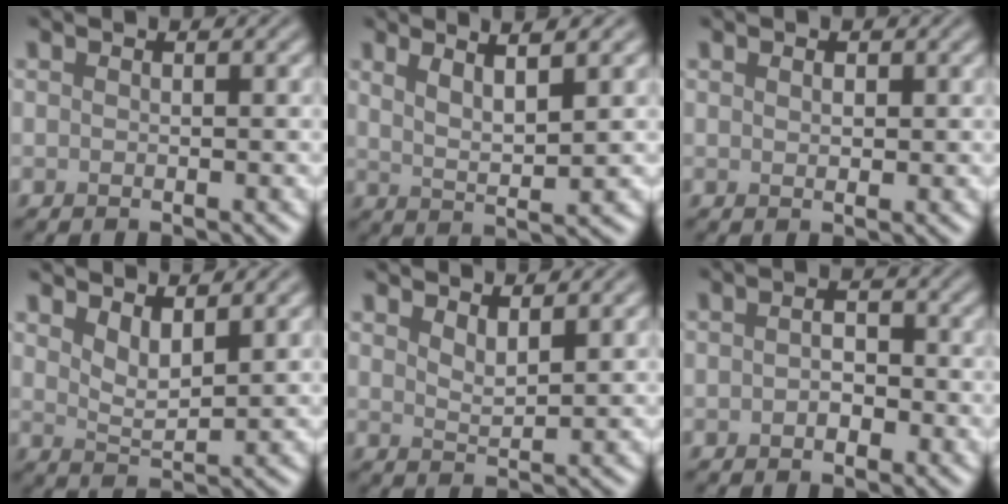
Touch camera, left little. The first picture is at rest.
{"total": 3.9, "force": [2.4, 0.7, 3.0], "torque": [-0.048, -0.001, 0.043]}
{"total": 1.0, "force": [0.4, 0.6, 0.7], "torque": [-0.012, 0.000, 0.008]}
{"total": 2.7, "force": [1.9, 0.8, 1.8], "torque": [-0.035, -0.011, 0.038]}
{"total": 2.1, "force": [1.8, 0.4, 1.1], "torque": [-0.018, -0.003, 0.032]}
{"total": 2.0, "force": [-0.5, 1.2, 1.5], "torque": [-0.025, 0.002, -0.013]}